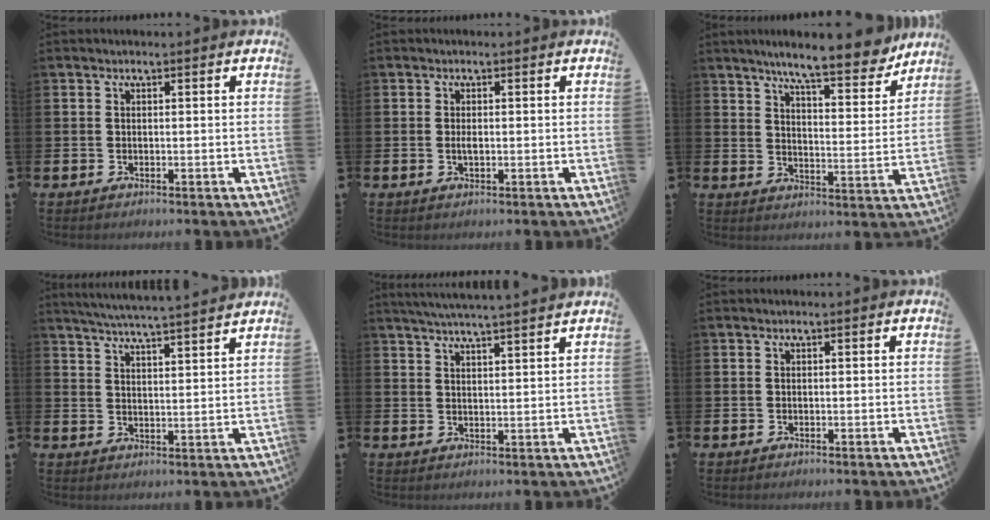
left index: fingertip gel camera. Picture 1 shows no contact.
{"total": 1.1, "force": [-0.1, 0.4, 1.0], "torque": [-0.016, 0.001, -0.004]}
{"total": 9.6, "force": [8.6, 1.2, 4.1], "torque": [-0.086, -0.047, 0.149]}
{"total": 5.4, "force": [5.3, -0.7, 1.0], "torque": [-0.040, -0.030, 0.093]}
{"total": 4.3, "force": [4.1, -0.8, 0.7], "torque": [-0.030, -0.015, 0.076]}
{"total": 0.0}